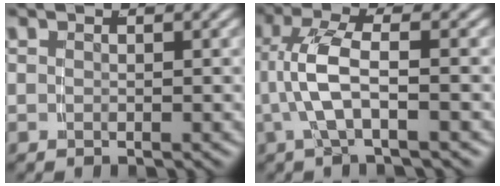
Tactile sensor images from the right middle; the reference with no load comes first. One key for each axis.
{"total": 4.2, "fx": -0.2, "fy": 1.1, "fz": 4.1, "tx": -0.091, "ty": 0.002, "tz": -0.001}